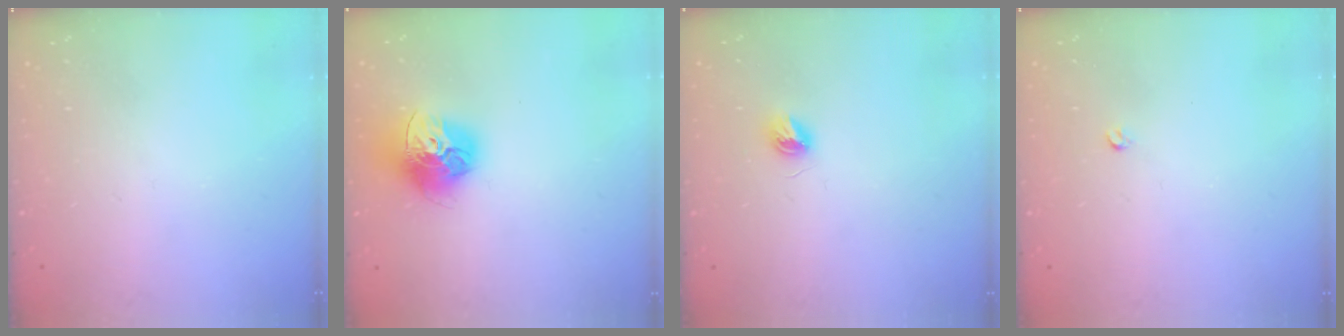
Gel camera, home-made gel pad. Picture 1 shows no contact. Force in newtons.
{"total": 16.0, "press": 15.9, "slide": 1.7}
{"total": 4.9, "press": 4.9, "slide": 0.4}
{"total": 2.6, "press": 2.5, "slide": 0.4}